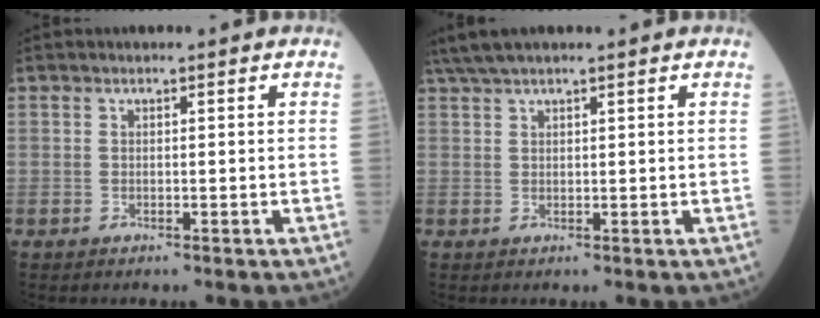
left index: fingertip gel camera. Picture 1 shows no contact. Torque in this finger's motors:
{"motor_torque": [0.52, -0.66, 0.12, 0.08]}